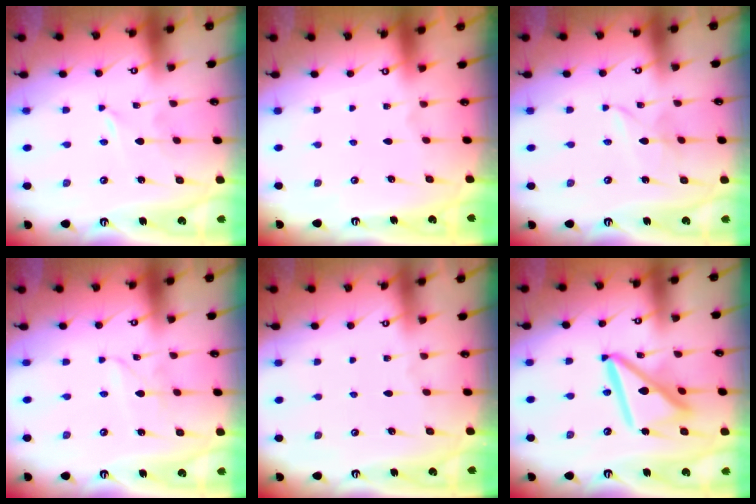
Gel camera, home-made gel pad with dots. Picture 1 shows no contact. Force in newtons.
{"total": 0.0}
{"total": 3.0, "press": 3.0, "slide": 0.2}
{"total": 2.1, "press": 2.1, "slide": 0.2}
{"total": 0.0}
{"total": 14.2, "press": 14.1, "slide": 1.5}